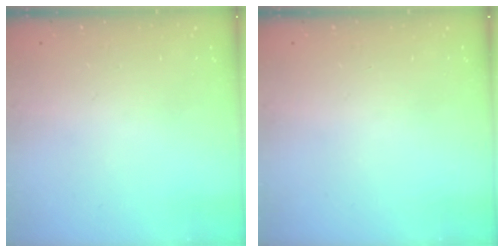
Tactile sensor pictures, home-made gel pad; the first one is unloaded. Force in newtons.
{"total": 0.0}